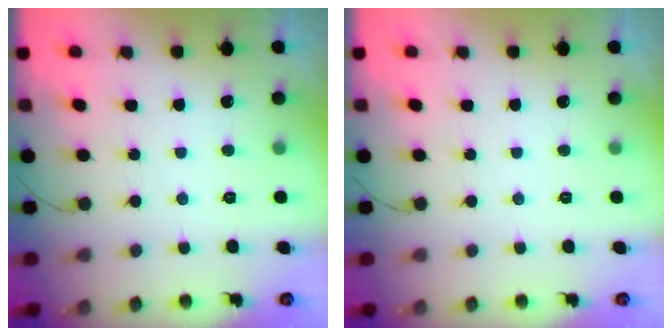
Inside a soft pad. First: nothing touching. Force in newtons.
{"total": 0.0}